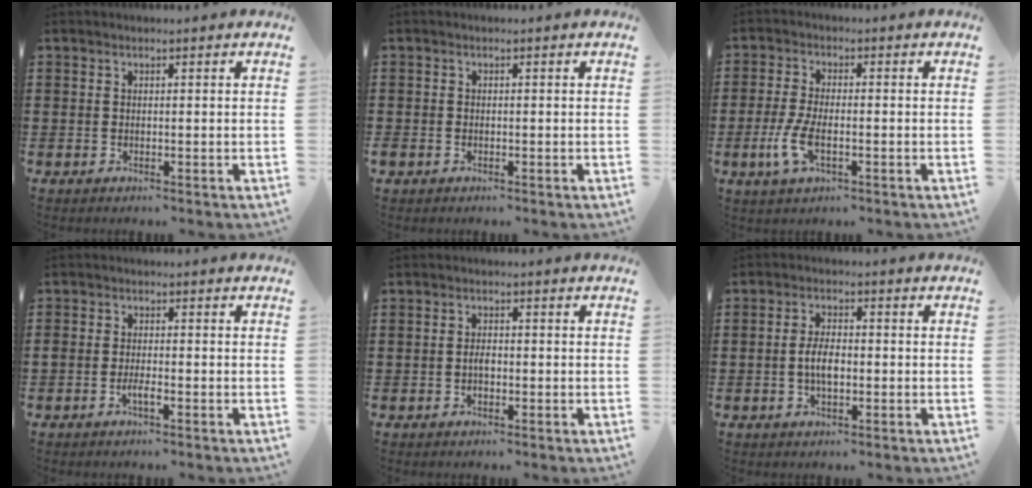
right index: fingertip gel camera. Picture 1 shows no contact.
{"total": 0.7, "force": [-0.5, 0.4, 0.2], "torque": [-0.007, -0.003, -0.010]}
{"total": 5.1, "force": [-1.6, 2.0, 4.5], "torque": [-0.110, -0.011, -0.036]}
{"total": 2.1, "force": [-1.2, 0.5, 1.7], "torque": [-0.028, 0.003, -0.021]}
{"total": 2.1, "force": [-0.5, 0.8, 1.8], "torque": [-0.036, 0.000, -0.009]}
{"total": 4.4, "force": [-0.7, 1.9, 3.9], "torque": [-0.085, -0.001, -0.016]}